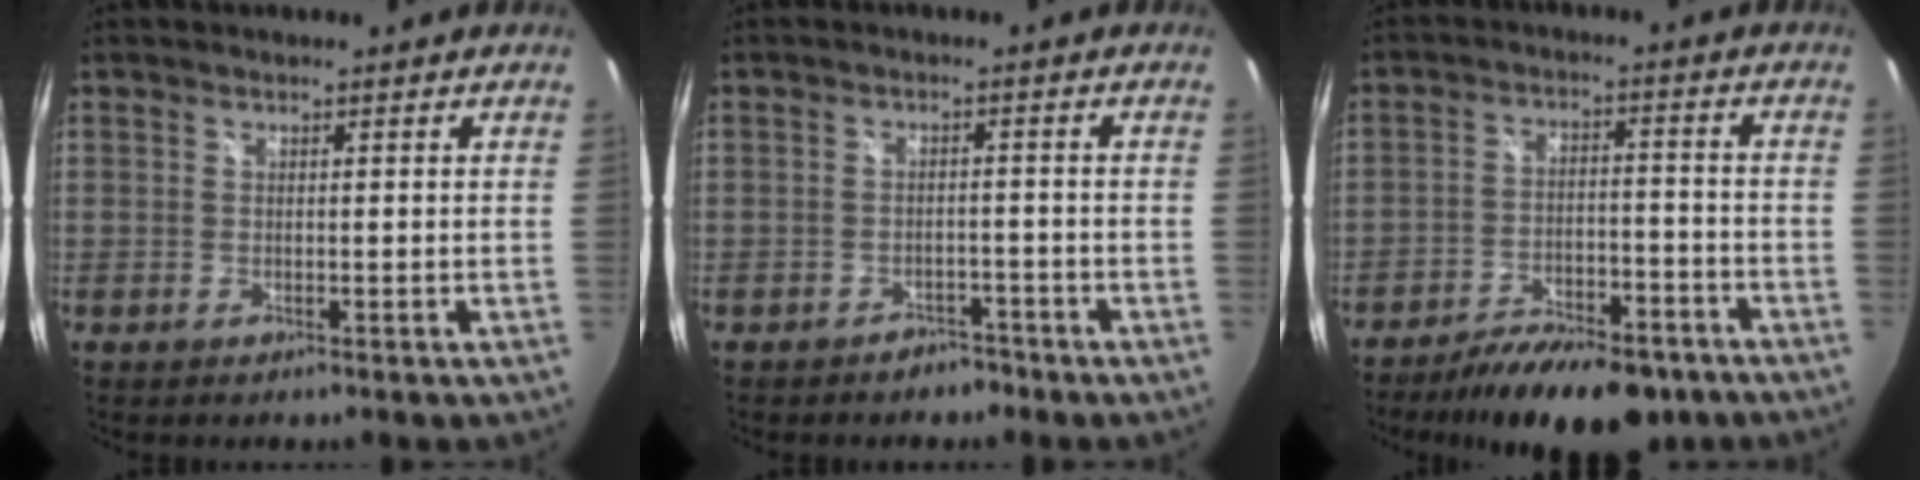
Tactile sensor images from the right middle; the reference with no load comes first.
{"total": 3.5, "force": [-2.9, 2.0, 0.6], "torque": [-0.013, 0.011, -0.036]}
{"total": 16.8, "force": [-12.7, 6.3, 9.0], "torque": [-0.159, -0.014, -0.176]}